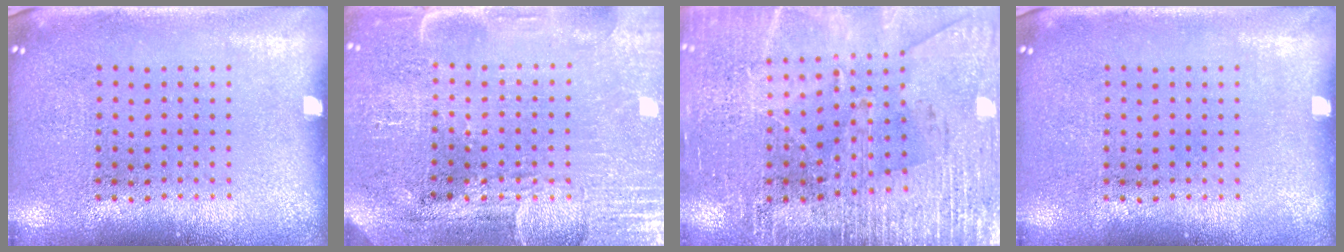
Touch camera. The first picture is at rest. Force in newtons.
{"total": 4.0, "press": 3.7, "slide": 1.5}
{"total": 3.1, "press": 3.0, "slide": 0.5}
{"total": 0.0}